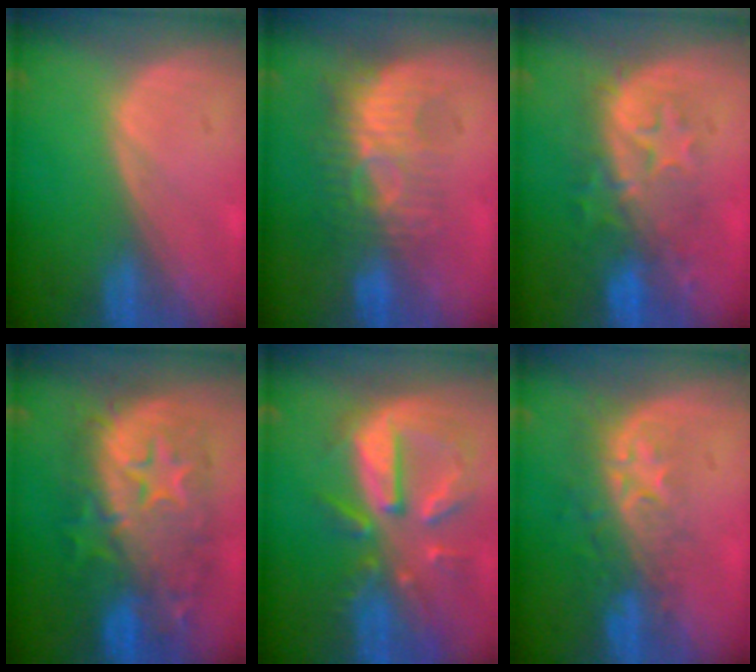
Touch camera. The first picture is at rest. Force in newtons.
{"total": 8.7, "press": 8.0, "slide": 3.4}
{"total": 8.4, "press": 8.3, "slide": 1.3}
{"total": 12.6, "press": 12.5, "slide": 1.2}
{"total": 10.9, "press": 9.5, "slide": 5.2}
{"total": 8.7, "press": 7.2, "slide": 5.0}